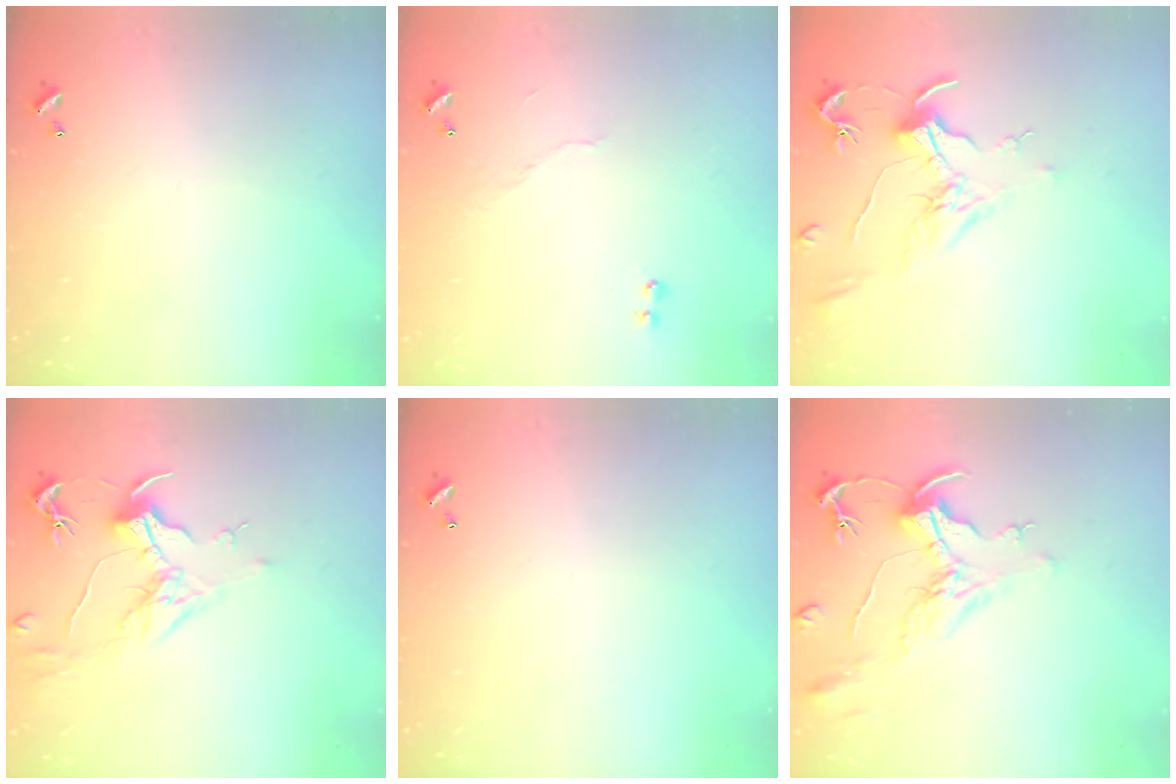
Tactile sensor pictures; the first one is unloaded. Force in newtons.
{"total": 4.6, "press": 4.6, "slide": 0.3}
{"total": 1.9, "press": 1.7, "slide": 0.9}
{"total": 1.5, "press": 1.3, "slide": 0.8}
{"total": 0.0}
{"total": 2.1, "press": 1.7, "slide": 1.3}